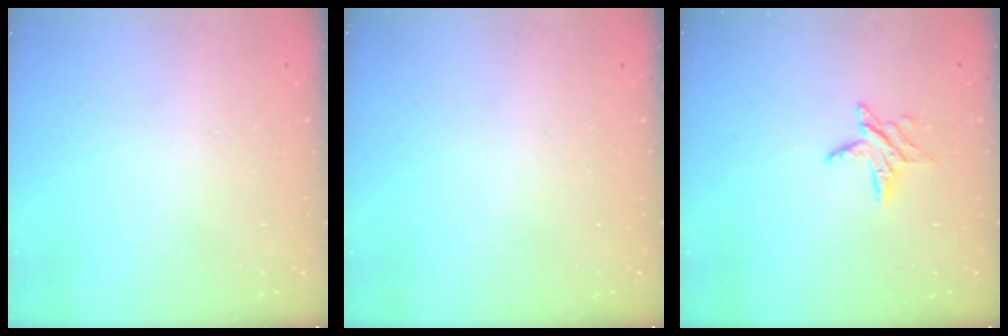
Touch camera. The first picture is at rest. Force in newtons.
{"total": 0.0}
{"total": 6.5, "press": 6.5, "slide": 0.5}